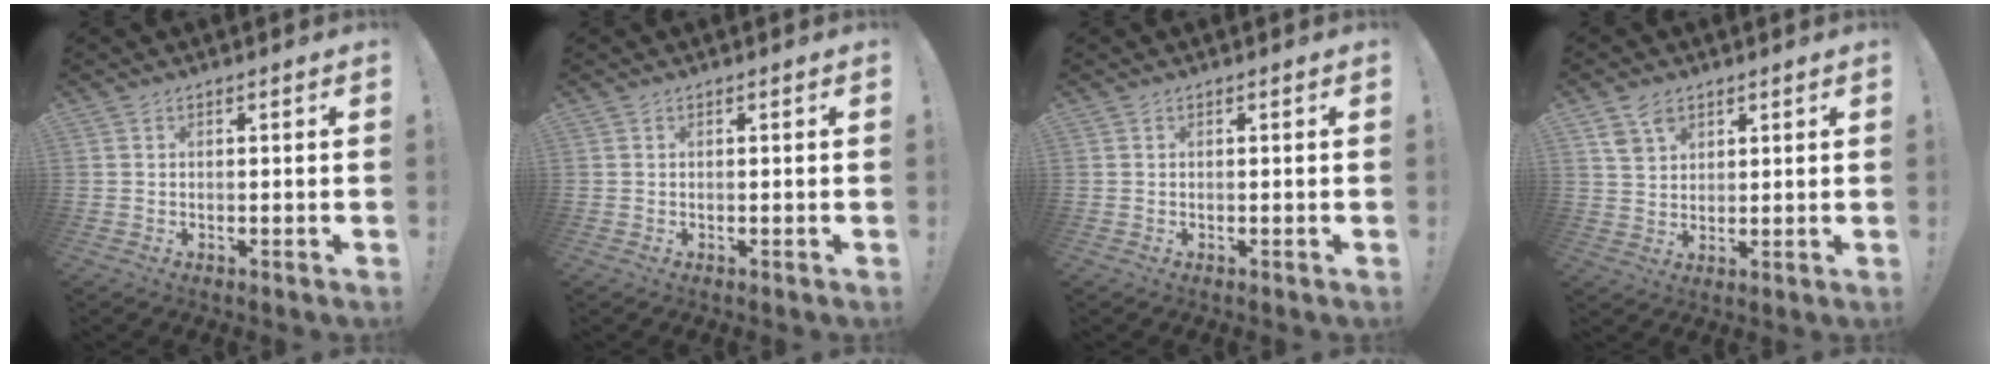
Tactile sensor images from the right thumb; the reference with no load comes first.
{"total": 0.0}
{"total": 0.0}
{"total": 5.7, "force": [3.7, 3.9, 2.0], "torque": [-0.027, -0.014, 0.069]}